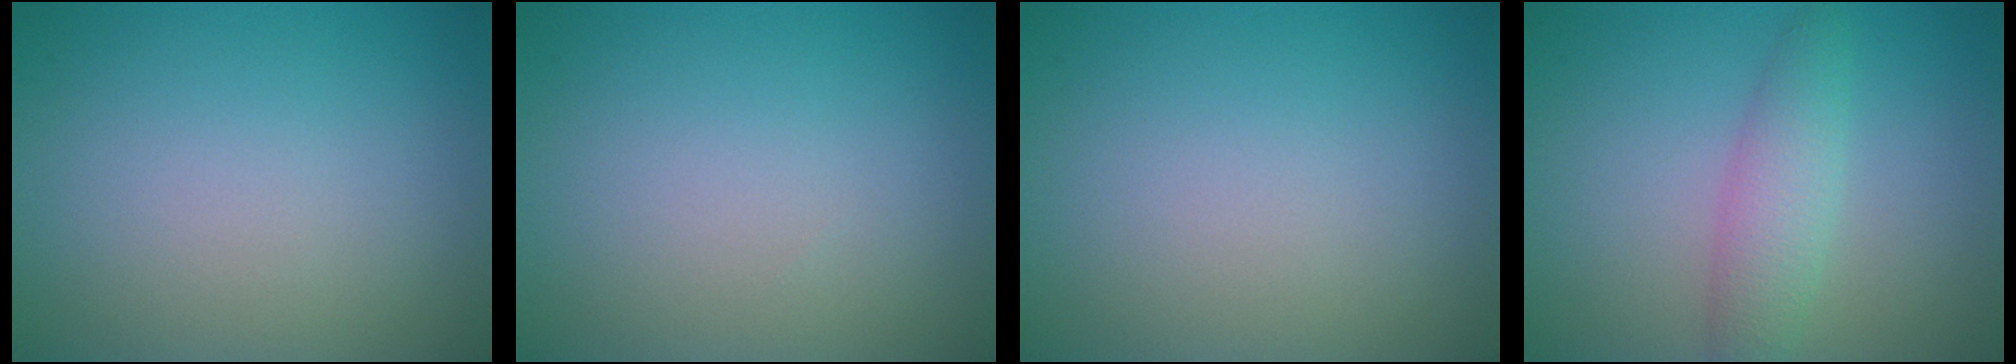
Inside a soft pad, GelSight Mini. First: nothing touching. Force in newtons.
{"total": 0.0}
{"total": 0.0}
{"total": 3.1, "press": 3.1, "slide": 0.1}